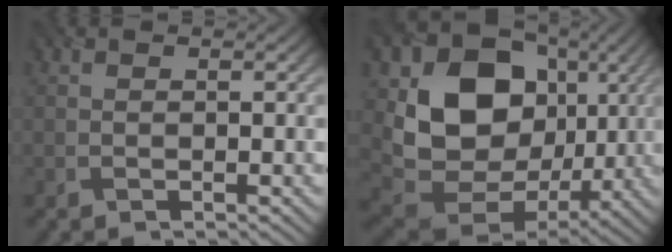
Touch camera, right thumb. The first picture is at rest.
{"total": 15.9, "force": [2.3, 12.7, 9.3], "torque": [-0.187, -0.024, 0.044]}